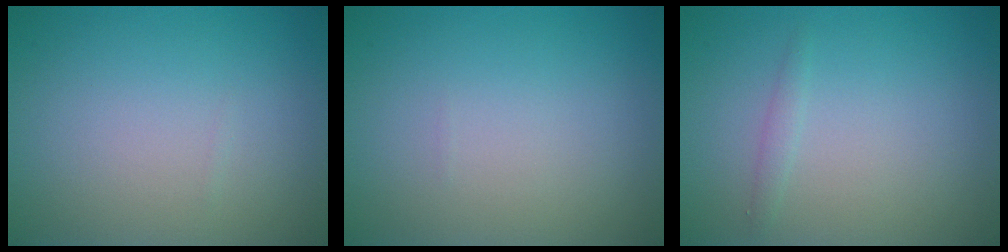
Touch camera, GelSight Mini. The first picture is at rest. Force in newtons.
{"total": 0.0}
{"total": 0.8, "press": 0.8, "slide": 0.1}